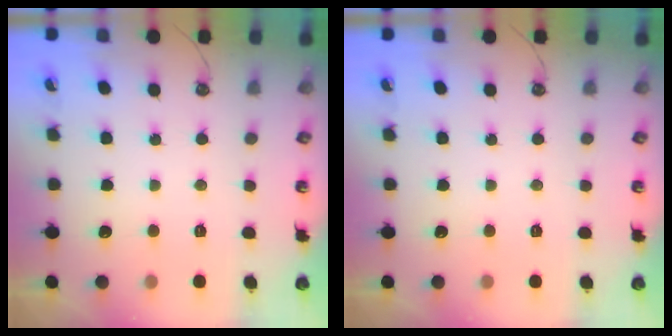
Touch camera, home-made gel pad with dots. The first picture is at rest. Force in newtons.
{"total": 0.0}